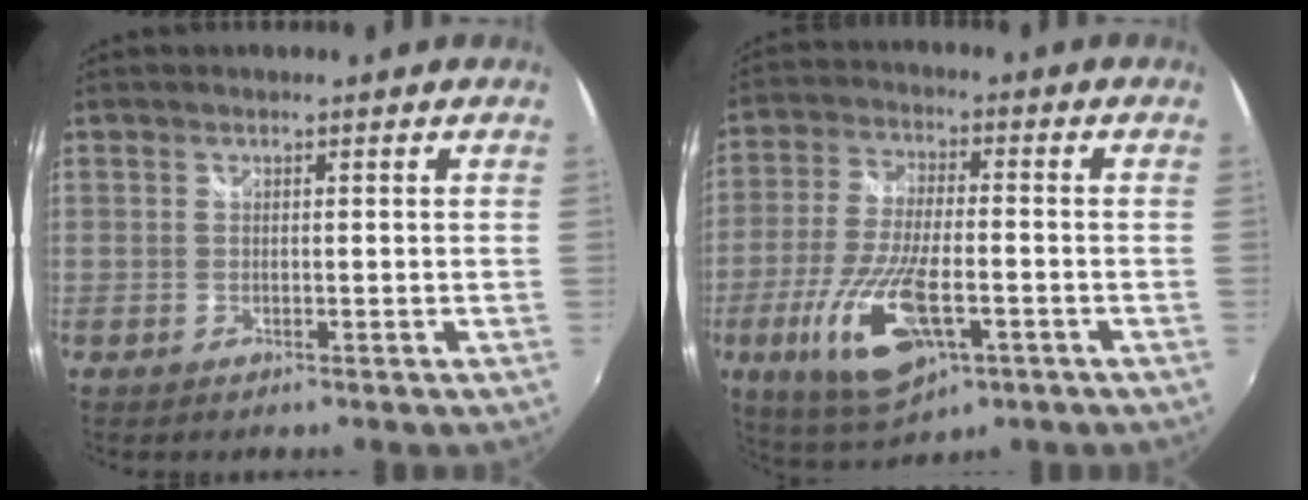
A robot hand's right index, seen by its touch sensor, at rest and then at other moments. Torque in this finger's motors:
{"motor_torque": [1.53, -0.61, 0.32, 0.21]}